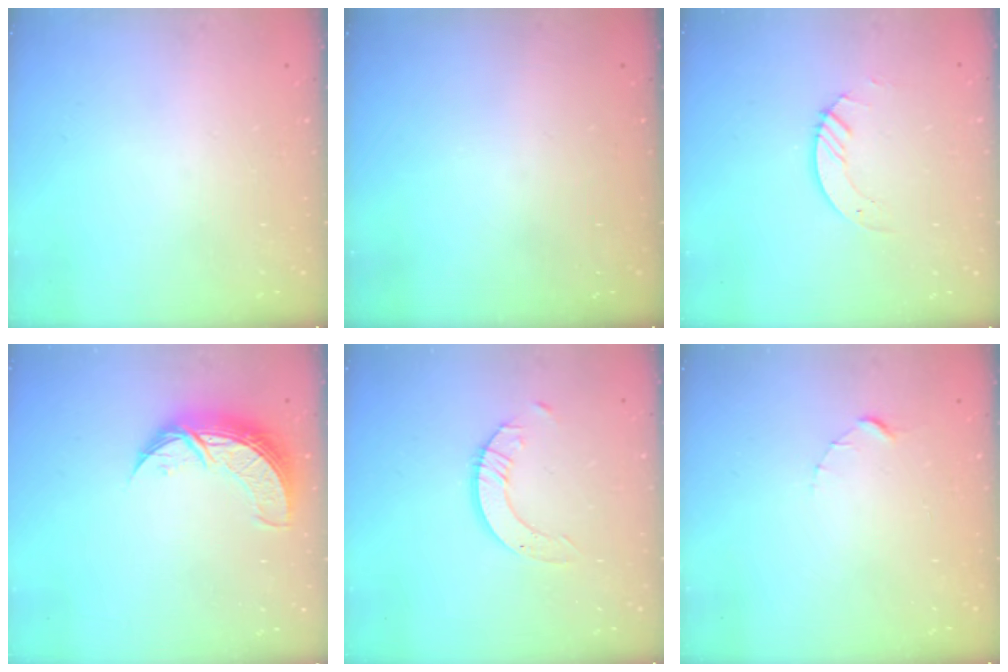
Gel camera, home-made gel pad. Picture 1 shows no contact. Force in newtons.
{"total": 0.0}
{"total": 2.9, "press": 2.9, "slide": 0.3}
{"total": 10.3, "press": 10.3, "slide": 0.7}
{"total": 3.5, "press": 3.4, "slide": 0.4}
{"total": 1.5, "press": 1.5, "slide": 0.2}